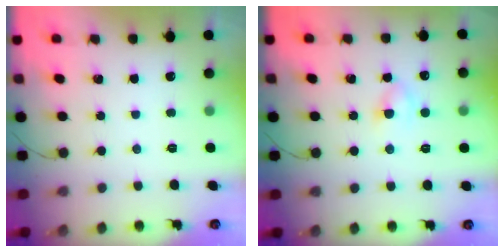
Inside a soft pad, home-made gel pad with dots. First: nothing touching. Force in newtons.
{"total": 3.0, "press": 2.8, "slide": 1.2}